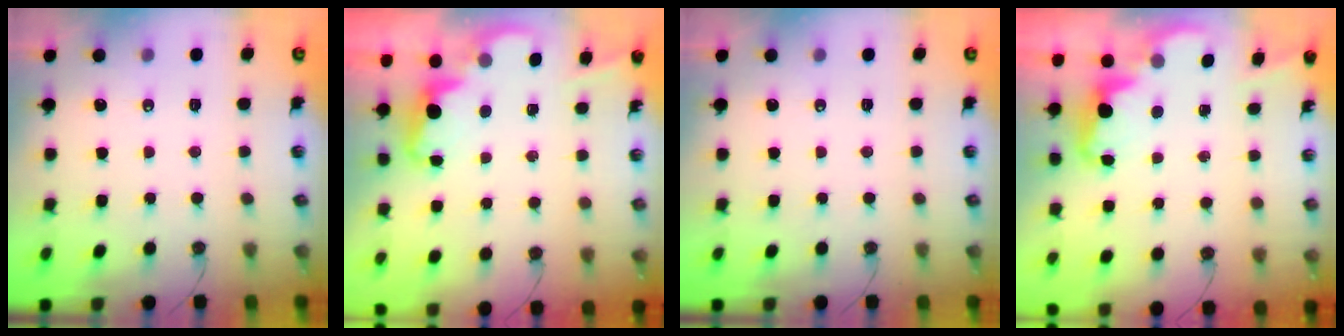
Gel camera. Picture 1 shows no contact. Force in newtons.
{"total": 2.3, "press": 2.2, "slide": 0.6}
{"total": 0.0}
{"total": 2.3, "press": 2.2, "slide": 0.6}